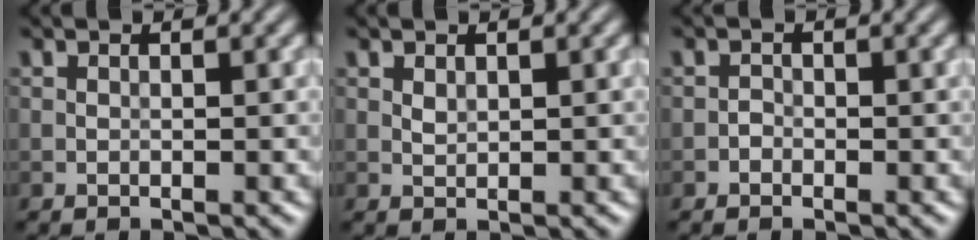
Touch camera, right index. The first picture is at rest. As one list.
[{"total": 0.7, "force": [0.4, 0.4, 0.5], "torque": [-0.013, -0.001, 0.010]}, {"total": 0.6, "force": [-0.4, 0.5, 0.1], "torque": [0.002, 0.000, -0.009]}]